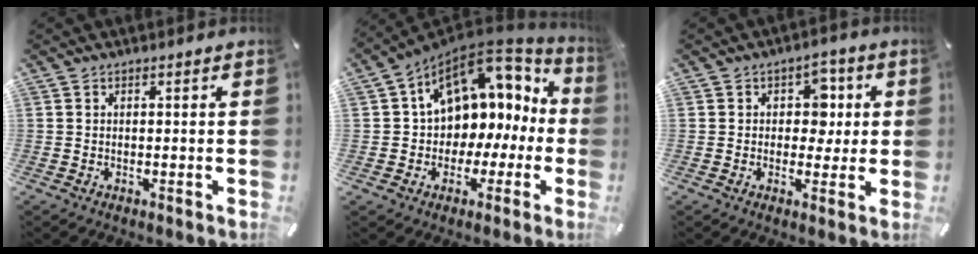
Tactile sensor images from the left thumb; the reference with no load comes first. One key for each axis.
{"total": 12.5, "fx": 5.9, "fy": 9.4, "fz": 5.8, "tx": -0.088, "ty": -0.054, "tz": 0.109}
{"total": 6.6, "fx": 0.7, "fy": 5.5, "fz": 3.7, "tx": -0.042, "ty": 0.002, "tz": 0.006}